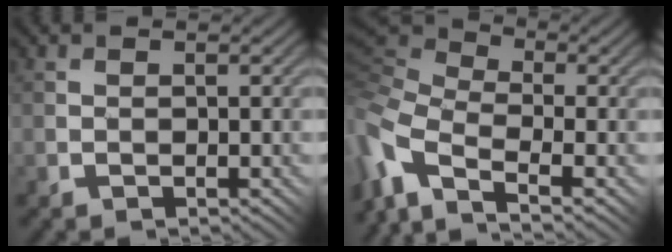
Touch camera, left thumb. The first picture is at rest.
{"total": 9.9, "force": [-4.7, 4.6, 7.5], "torque": [-0.202, -0.013, -0.085]}